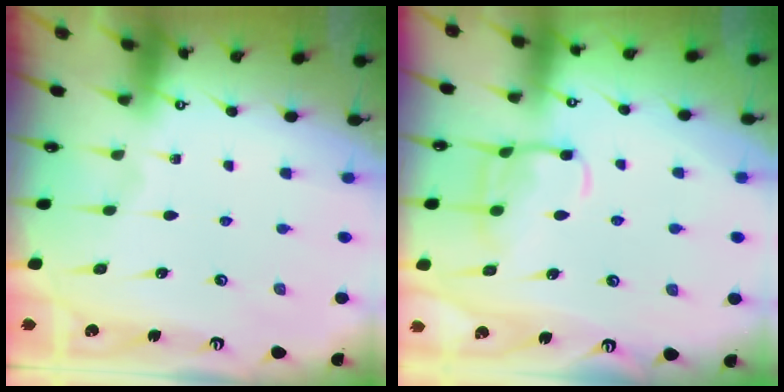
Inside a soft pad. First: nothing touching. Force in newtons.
{"total": 12.3, "press": 12.2, "slide": 1.0}